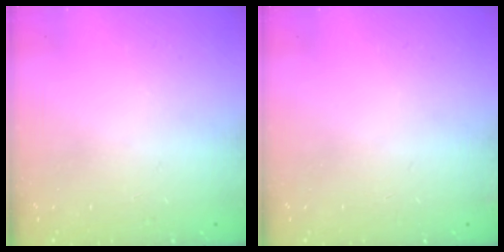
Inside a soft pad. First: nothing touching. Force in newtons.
{"total": 2.8, "press": 2.6, "slide": 0.9}